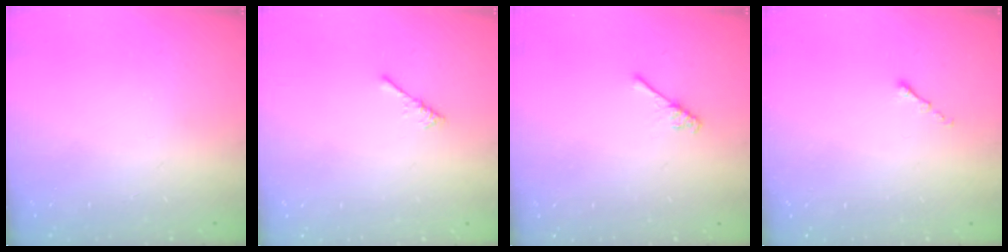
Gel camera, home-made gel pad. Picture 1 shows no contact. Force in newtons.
{"total": 0.0}
{"total": 2.6, "press": 2.6, "slide": 0.3}
{"total": 0.0}